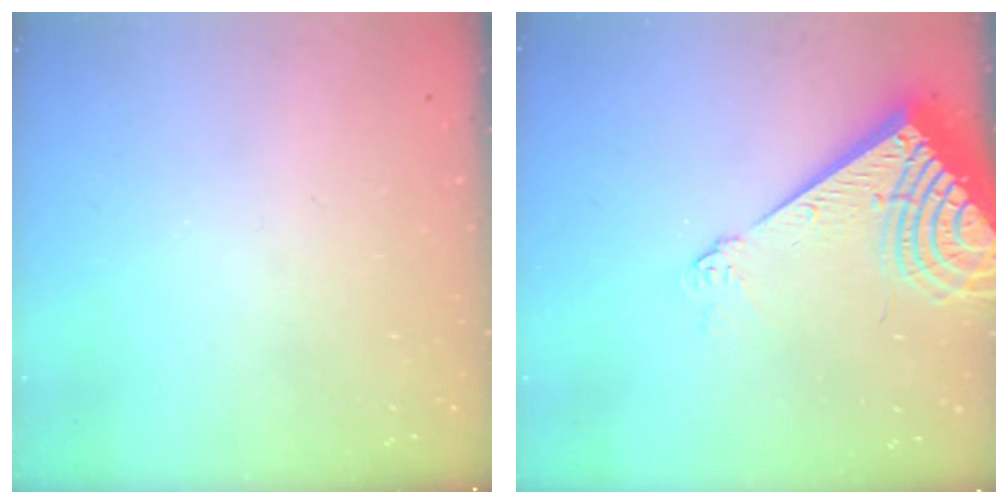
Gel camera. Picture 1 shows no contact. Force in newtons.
{"total": 12.9, "press": 12.8, "slide": 1.7}